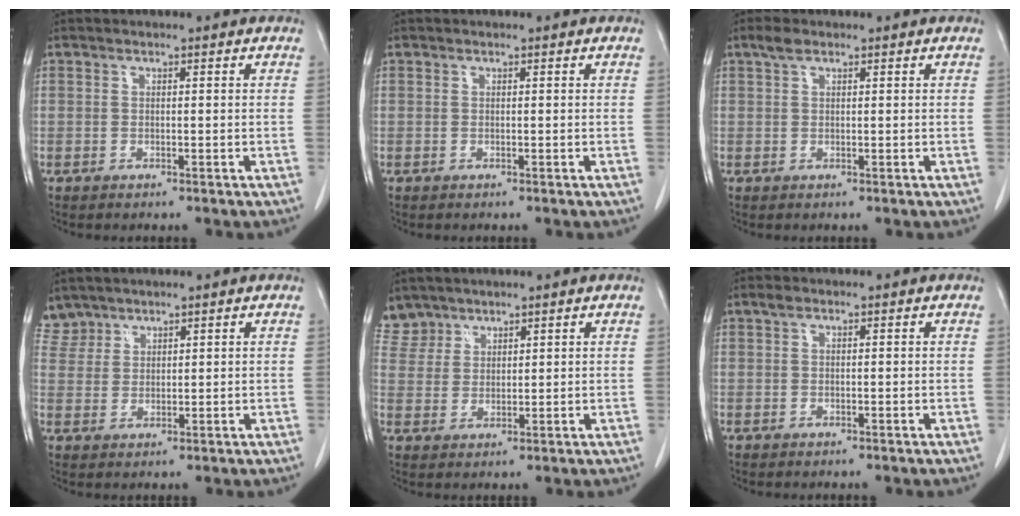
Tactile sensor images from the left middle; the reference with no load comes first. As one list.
[{"total": 0.0}, {"total": 1.7, "force": [1.2, 0.7, 1.0], "torque": [-0.024, 0.011, 0.022]}, {"total": 4.0, "force": [3.5, 1.9, -0.5], "torque": [0.015, 0.009, 0.073]}, {"total": 5.5, "force": [4.6, 3.0, -0.3], "torque": [0.013, 0.006, 0.095]}, {"total": 0.7, "force": [0.5, 0.3, 0.4], "torque": [-0.010, 0.011, 0.009]}]